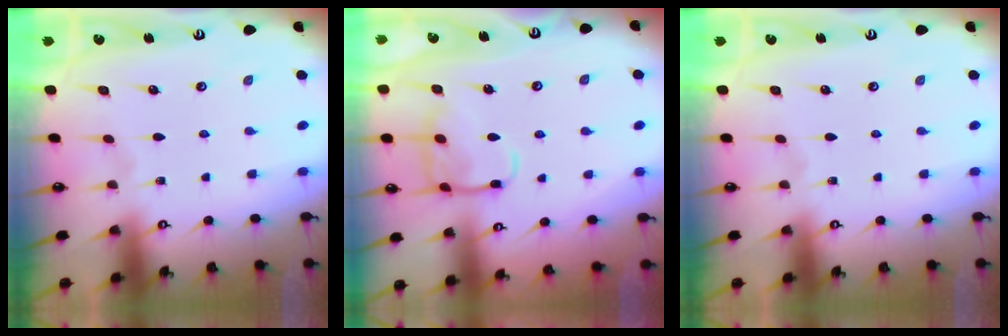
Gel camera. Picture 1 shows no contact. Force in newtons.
{"total": 11.7, "press": 11.7, "slide": 0.9}
{"total": 0.0}